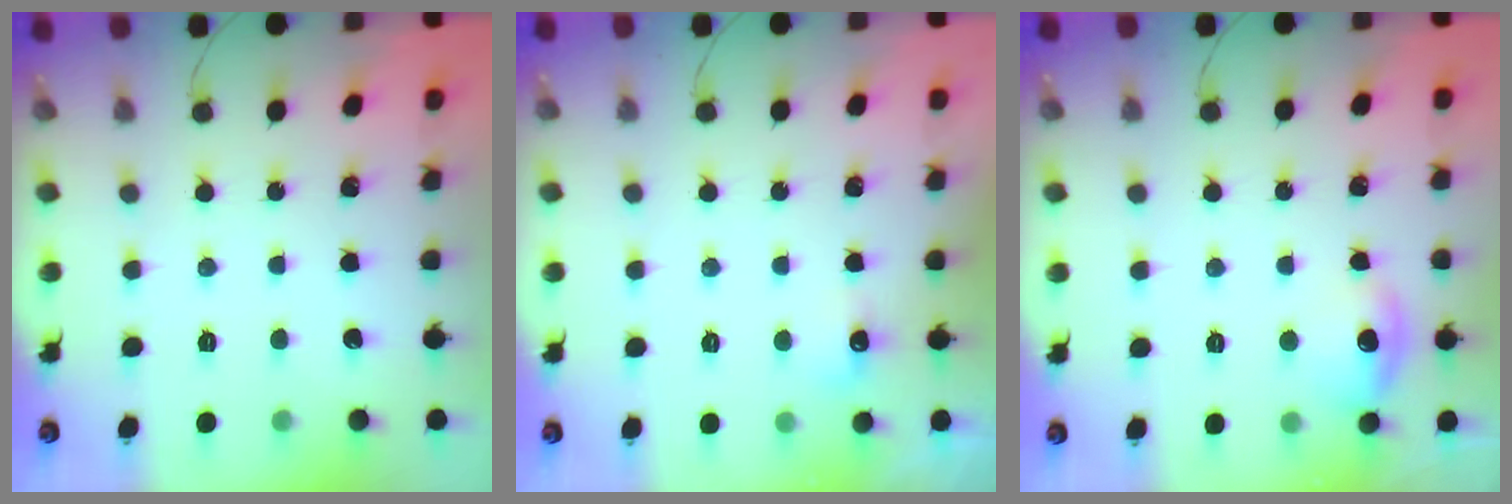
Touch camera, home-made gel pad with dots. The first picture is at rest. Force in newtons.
{"total": 4.1, "press": 3.8, "slide": 1.3}
{"total": 10.9, "press": 7.6, "slide": 7.8}